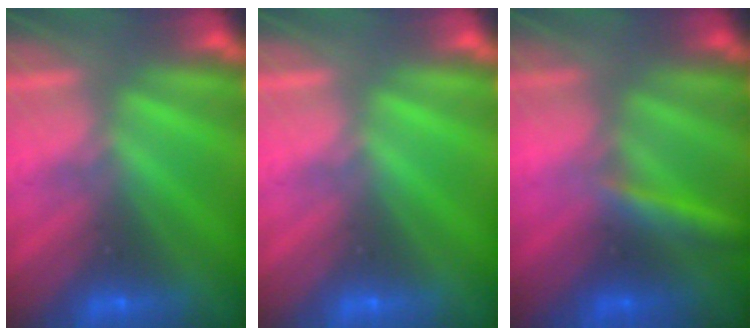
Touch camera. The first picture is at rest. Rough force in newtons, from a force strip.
{"total": 0.0}
{"total": 2.9}